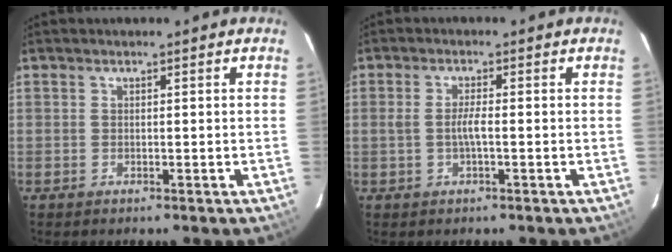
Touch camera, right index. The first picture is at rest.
{"total": 2.7, "force": [-0.5, 0.2, 2.7], "torque": [-0.052, 0.002, -0.009]}